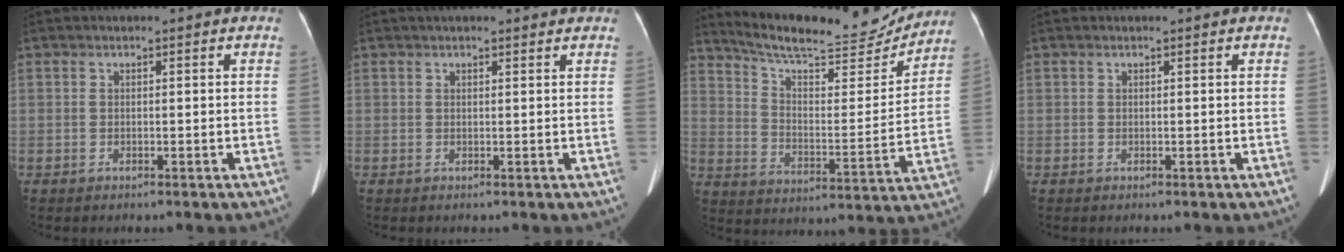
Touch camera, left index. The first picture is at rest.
{"total": 5.0, "force": [4.3, 1.3, 2.1], "torque": [-0.023, 0.031, 0.056]}
{"total": 19.7, "force": [18.2, 3.7, 6.6], "torque": [-0.106, -0.011, 0.263]}
{"total": 0.0}